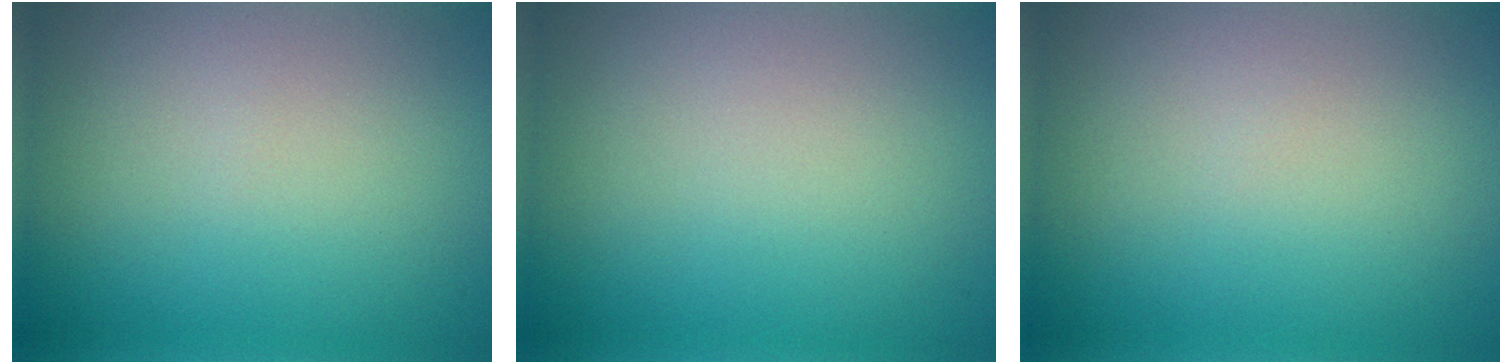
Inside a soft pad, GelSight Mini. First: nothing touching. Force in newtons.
{"total": 0.0}
{"total": 0.0}